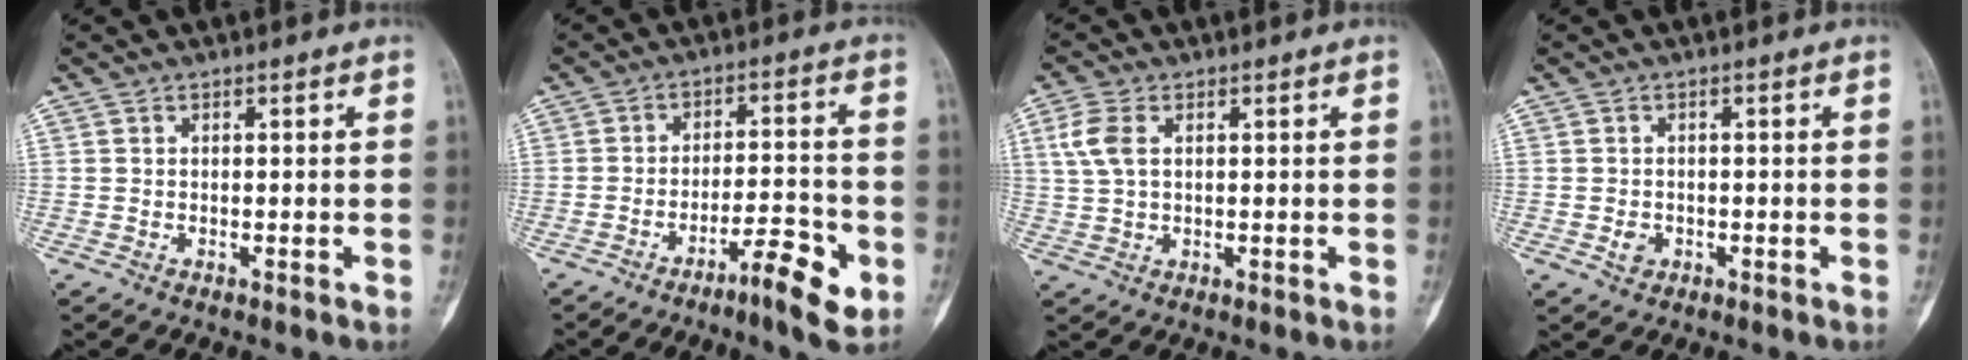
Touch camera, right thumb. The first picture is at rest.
{"total": 8.9, "force": [-4.7, 2.1, 7.3], "torque": [-0.108, 0.029, -0.073]}
{"total": 5.4, "force": [1.7, 3.2, 4.1], "torque": [-0.097, 0.009, 0.034]}
{"total": 1.9, "force": [-0.6, 1.6, 0.9], "torque": [-0.011, 0.003, -0.007]}